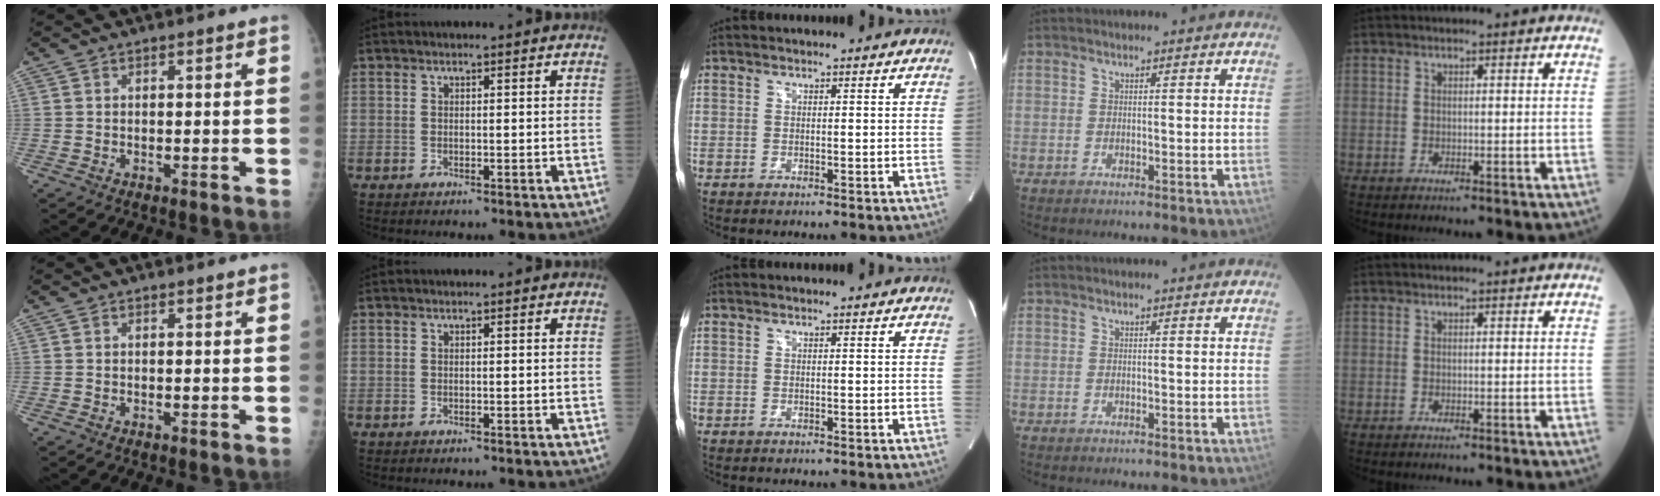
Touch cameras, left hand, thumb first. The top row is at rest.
{}